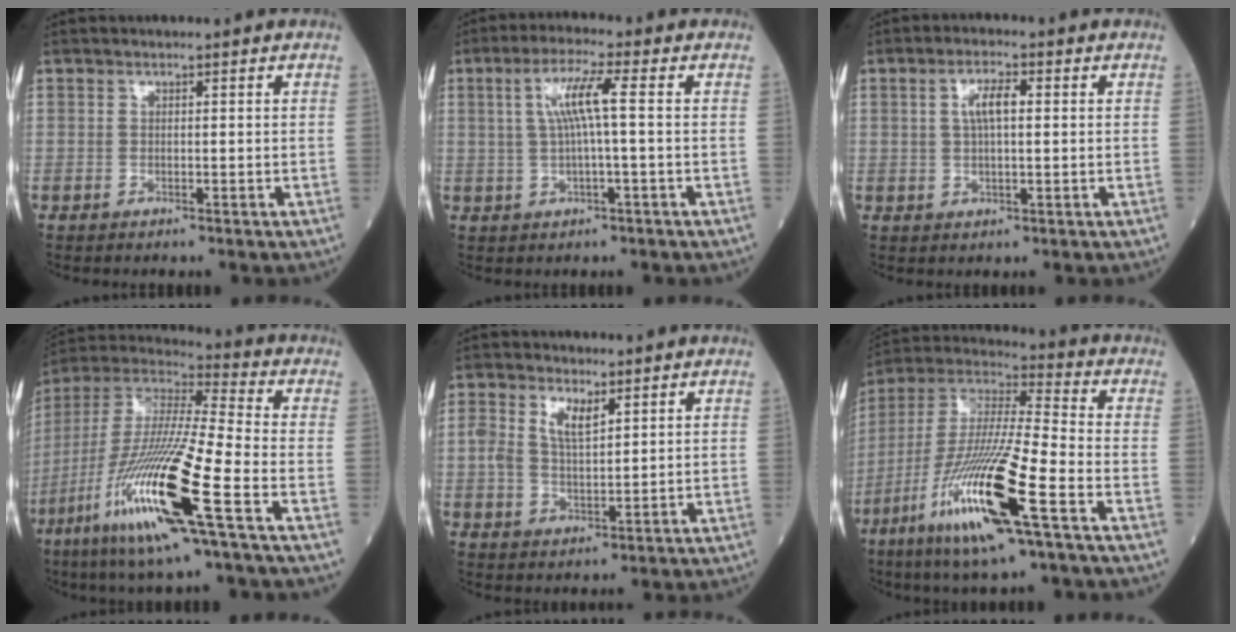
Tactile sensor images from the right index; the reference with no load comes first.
{"total": 6.0, "force": [0.8, -0.1, 6.0], "torque": [-0.119, 0.014, 0.018]}
{"total": 4.1, "force": [0.9, 1.1, 3.9], "torque": [-0.075, 0.010, 0.016]}
{"total": 21.0, "force": [-8.9, 0.5, 19.0], "torque": [-0.422, -0.049, -0.179]}
{"total": 5.4, "force": [2.3, 2.5, 4.2], "torque": [-0.091, 0.015, 0.050]}
{"total": 19.0, "force": [-8.6, 1.1, 16.9], "torque": [-0.373, -0.039, -0.167]}